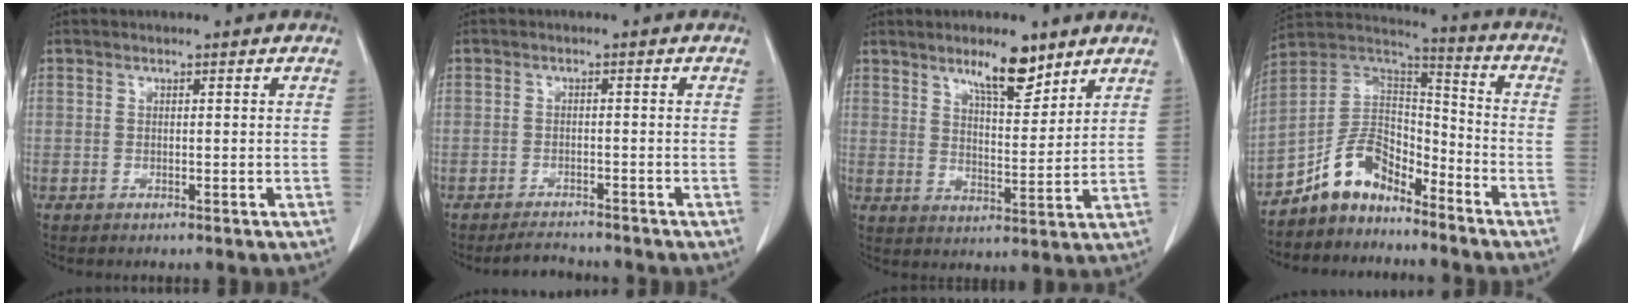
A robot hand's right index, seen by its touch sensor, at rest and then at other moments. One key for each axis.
{"total": 2.9, "fx": -2.8, "fy": 0.7, "fz": 0.2, "tx": -0.005, "ty": -0.007, "tz": -0.044}
{"total": 7.9, "fx": 5.8, "fy": 2.0, "fz": 5.1, "tx": -0.086, "ty": -0.003, "tz": 0.099}
{"total": 10.1, "fx": -7.8, "fy": 4.9, "fz": 4.0, "tx": -0.075, "ty": 0.046, "tz": -0.150}